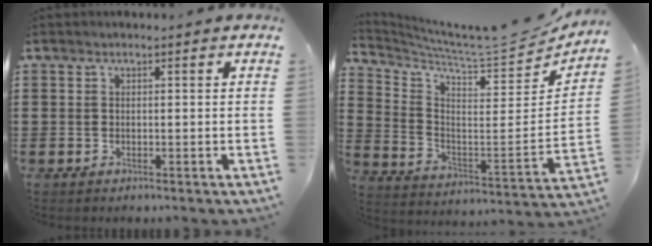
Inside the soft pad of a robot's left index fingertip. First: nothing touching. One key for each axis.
{"total": 6.7, "fx": 6.1, "fy": 0.9, "fz": 2.7, "tx": -0.078, "ty": -0.061, "tz": 0.097}